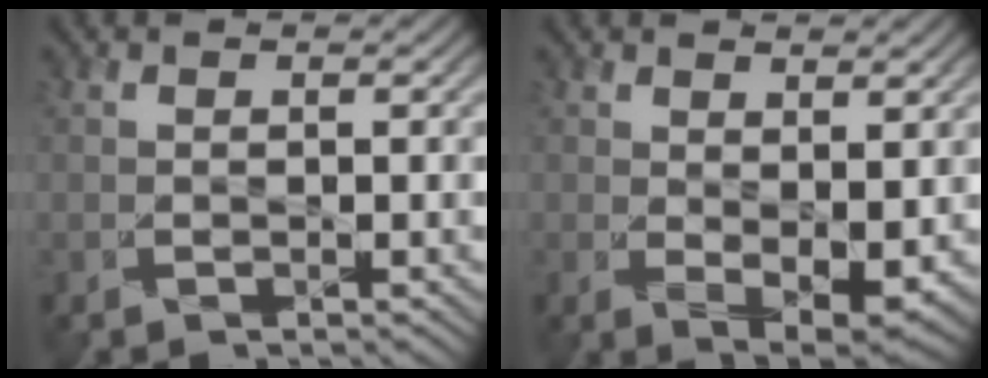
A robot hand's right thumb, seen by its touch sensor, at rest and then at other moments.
{"total": 4.5, "force": [1.0, 2.2, 3.8], "torque": [-0.075, -0.018, 0.027]}